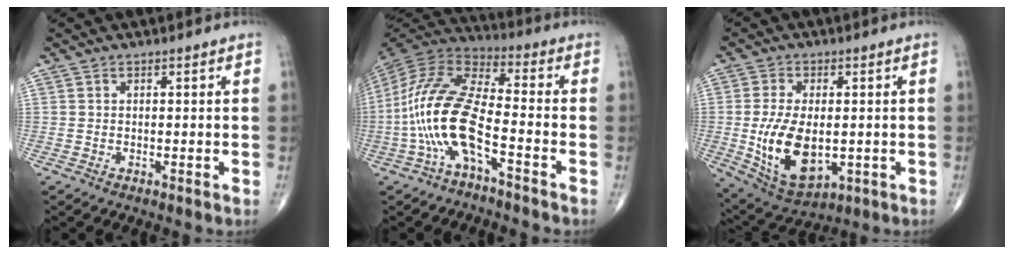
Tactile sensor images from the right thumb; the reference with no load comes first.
{"total": 15.8, "force": [-5.3, 5.4, 13.9], "torque": [-0.305, 0.051, -0.106]}
{"total": 13.7, "force": [-1.5, 7.6, 11.3], "torque": [-0.201, -0.013, -0.005]}